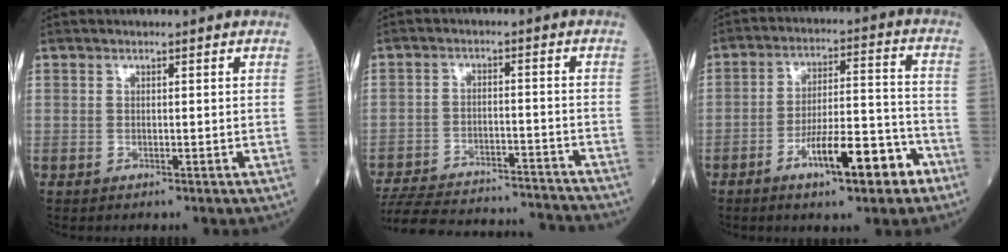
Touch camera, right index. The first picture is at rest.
{"total": 23.5, "force": [-22.0, 3.7, 7.4], "torque": [-0.155, -0.022, -0.305]}
{"total": 11.8, "force": [-6.5, 2.5, 9.5], "torque": [-0.154, 0.015, -0.098]}